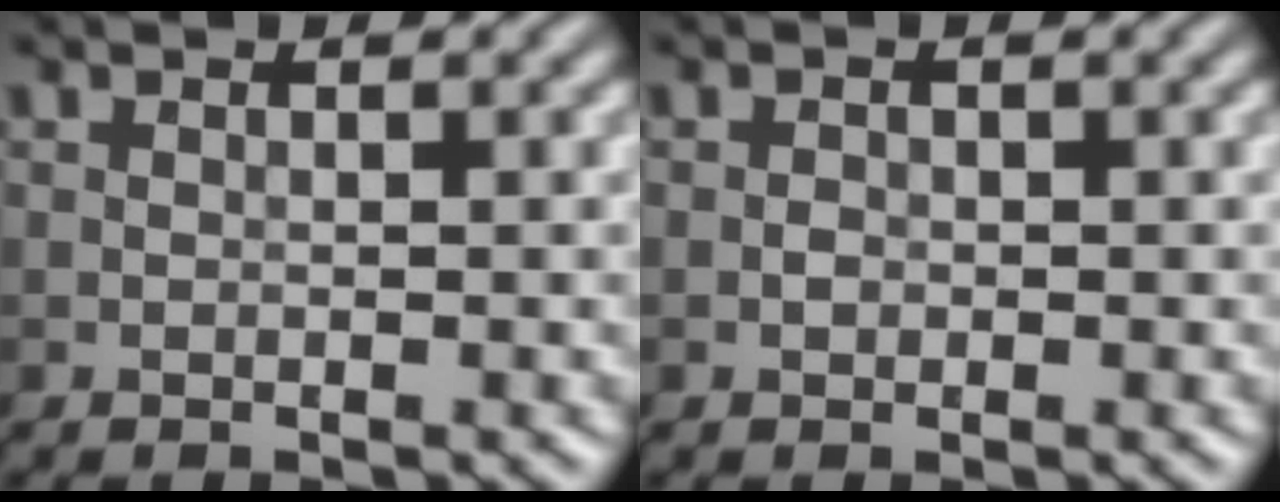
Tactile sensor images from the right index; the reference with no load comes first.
{"total": 0.6, "force": [-0.1, 0.5, 0.3], "torque": [-0.003, -0.001, -0.003]}